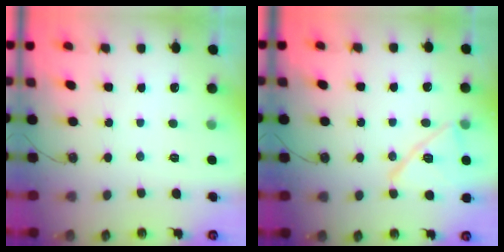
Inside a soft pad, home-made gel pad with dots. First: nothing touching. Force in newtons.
{"total": 14.1, "press": 14.0, "slide": 1.6}